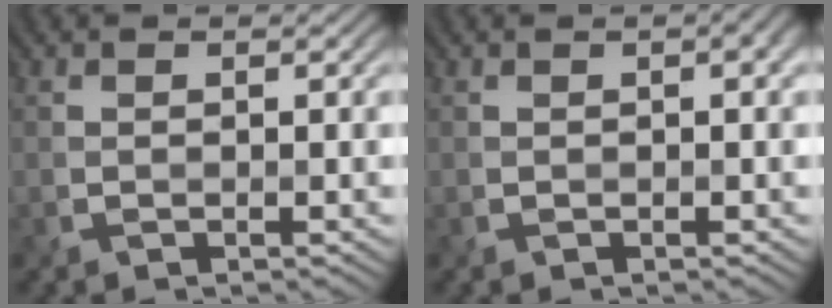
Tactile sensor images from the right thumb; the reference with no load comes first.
{"total": 1.5, "force": [0.3, 0.5, 1.4], "torque": [-0.019, 0.004, 0.002]}